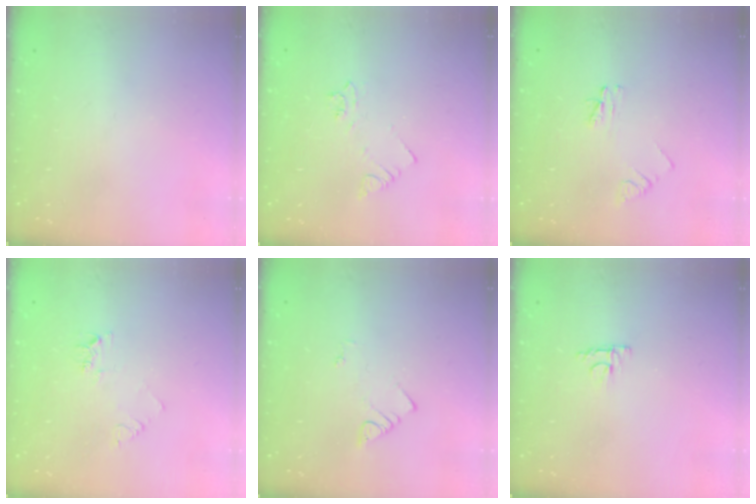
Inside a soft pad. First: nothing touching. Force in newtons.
{"total": 3.3, "press": 3.2, "slide": 0.5}
{"total": 3.2, "press": 3.2, "slide": 0.4}
{"total": 5.1, "press": 5.0, "slide": 0.5}
{"total": 2.1, "press": 2.1, "slide": 0.4}
{"total": 4.1, "press": 4.0, "slide": 0.7}